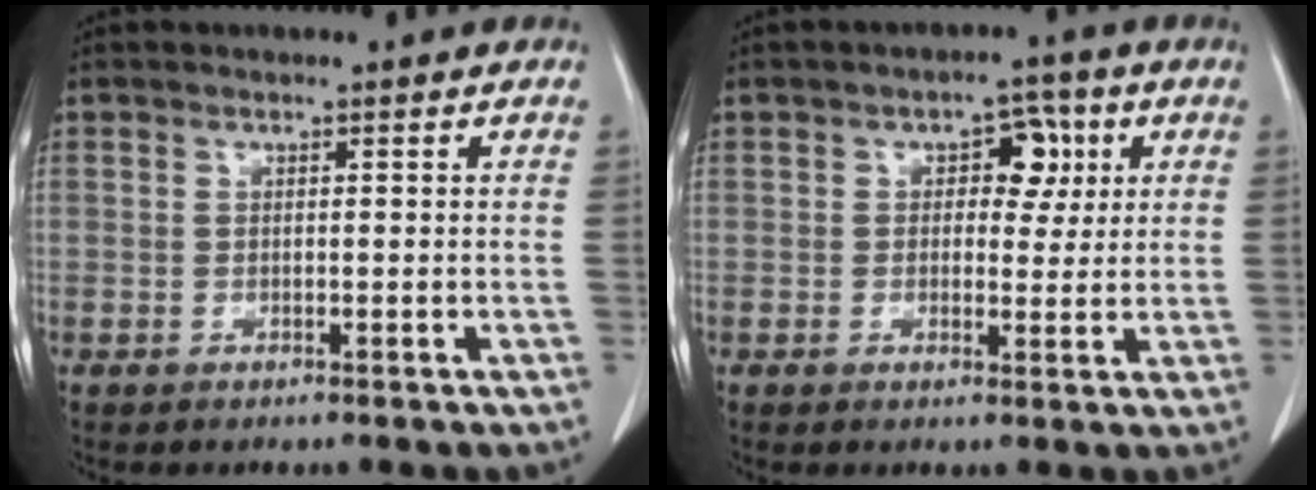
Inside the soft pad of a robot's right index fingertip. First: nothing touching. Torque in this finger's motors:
{"motor_torque": [0.12, 0.26, 0.05, 0.02]}